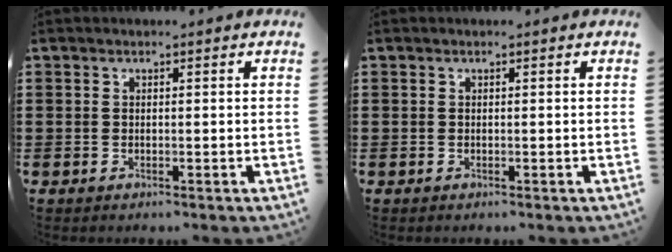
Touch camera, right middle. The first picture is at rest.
{"total": 0.0}